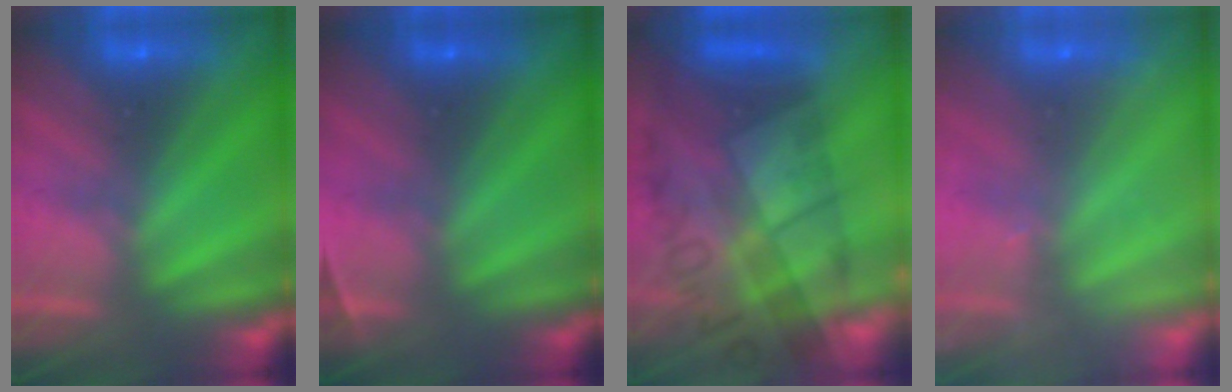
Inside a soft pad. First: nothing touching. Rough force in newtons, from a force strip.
{"total": 2.3}
{"total": 11.1}
{"total": 2.2}